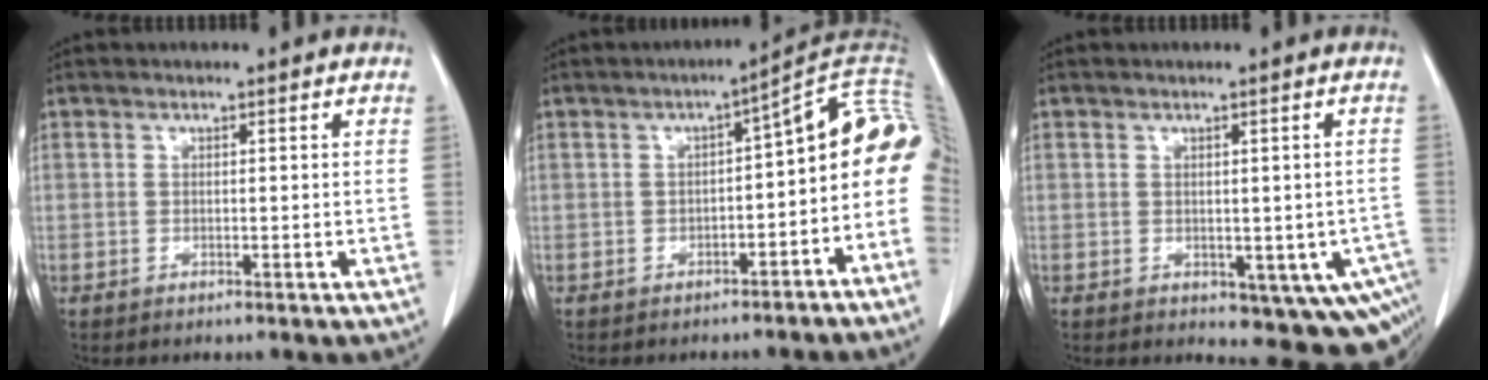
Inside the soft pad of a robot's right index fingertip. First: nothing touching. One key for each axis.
{"total": 12.3, "fx": -3.3, "fy": 4.7, "fz": 10.9, "tx": -0.142, "ty": 0.041, "tz": -0.045}
{"total": 10.4, "fx": -4.2, "fy": 5.3, "fz": 7.9, "tx": -0.070, "ty": 0.007, "tz": -0.045}